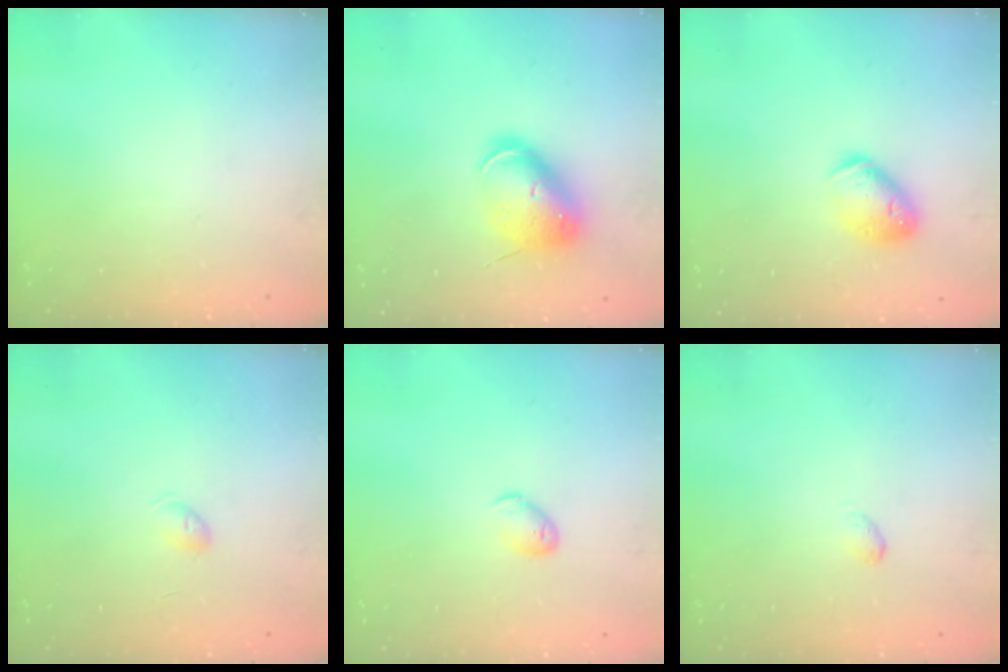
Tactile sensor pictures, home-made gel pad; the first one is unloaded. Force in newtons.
{"total": 9.3, "press": 9.2, "slide": 1.6}
{"total": 9.6, "press": 9.5, "slide": 1.2}
{"total": 4.0, "press": 4.0, "slide": 0.6}
{"total": 5.3, "press": 5.2, "slide": 0.9}
{"total": 2.8, "press": 2.7, "slide": 0.5}